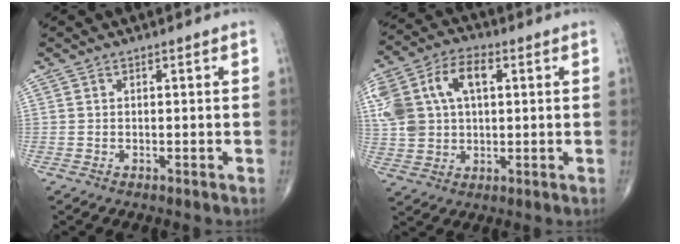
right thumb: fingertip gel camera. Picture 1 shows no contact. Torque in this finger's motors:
{"motor_torque": [1.58, 2.15, 1.12, 0.25, 0.15]}